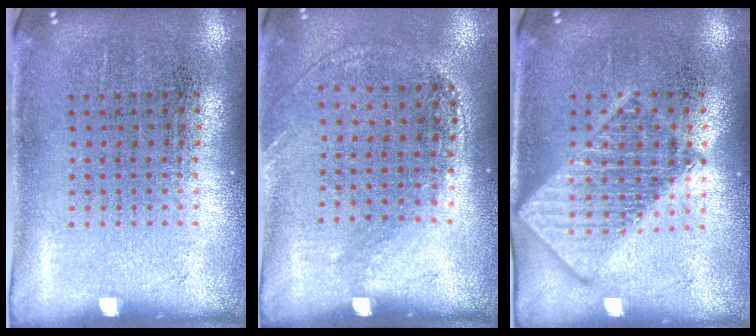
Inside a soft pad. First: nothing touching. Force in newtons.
{"total": 1.3, "press": 1.0, "slide": 0.9}
{"total": 2.8, "press": 2.8, "slide": 0.4}